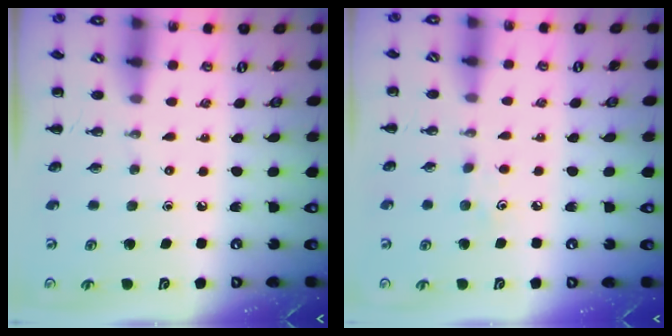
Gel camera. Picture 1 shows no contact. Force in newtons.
{"total": 3.7, "press": 3.5, "slide": 1.2}